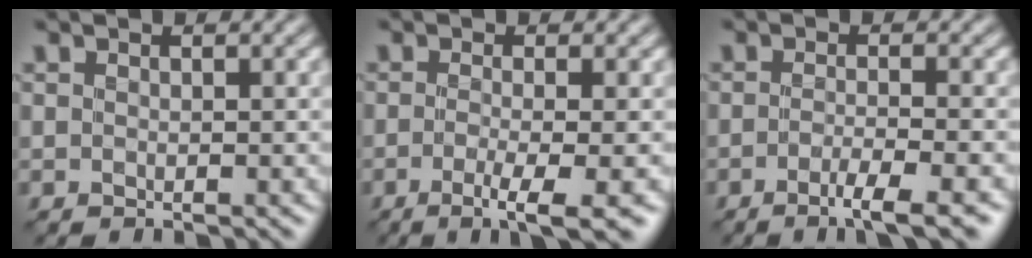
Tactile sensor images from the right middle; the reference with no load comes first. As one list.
[{"total": 4.2, "force": [-1.8, 0.8, 3.7], "torque": [-0.059, -0.008, -0.036]}, {"total": 3.7, "force": [-2.1, 0.6, 2.9], "torque": [-0.047, -0.001, -0.044]}]